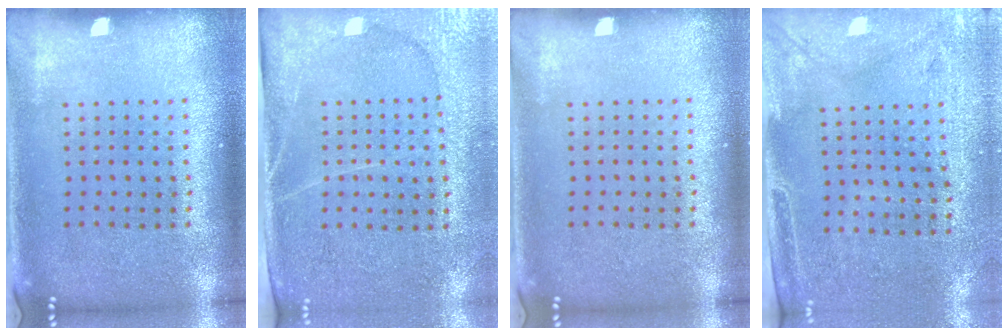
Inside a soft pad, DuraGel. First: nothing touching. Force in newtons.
{"total": 2.9, "press": 2.7, "slide": 1.2}
{"total": 0.0}
{"total": 2.9, "press": 2.5, "slide": 1.6}